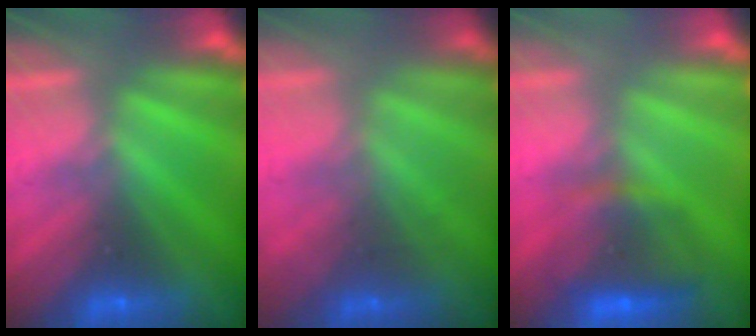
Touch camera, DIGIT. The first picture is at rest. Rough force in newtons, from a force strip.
{"total": 1.6}
{"total": 6.6}